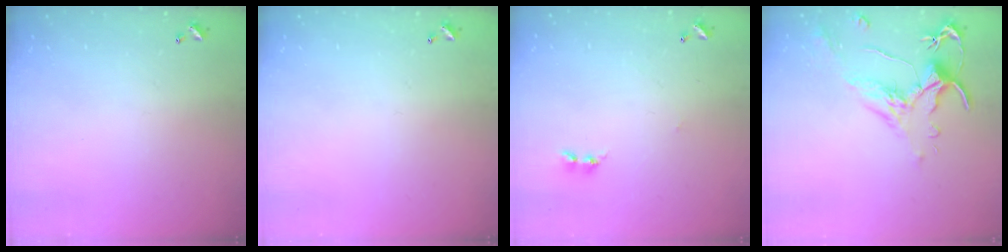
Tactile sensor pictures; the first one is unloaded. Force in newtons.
{"total": 0.0}
{"total": 2.8, "press": 2.7, "slide": 0.4}
{"total": 1.5, "press": 1.0, "slide": 1.1}